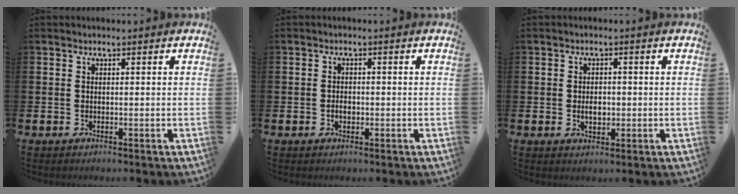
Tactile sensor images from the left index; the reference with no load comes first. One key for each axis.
{"total": 1.6, "fx": -0.4, "fy": 1.1, "fz": 1.1, "tx": -0.018, "ty": 0.004, "tz": -0.009}
{"total": 2.3, "fx": -0.2, "fy": 1.6, "fz": 1.7, "tx": -0.014, "ty": -0.002, "tz": -0.009}